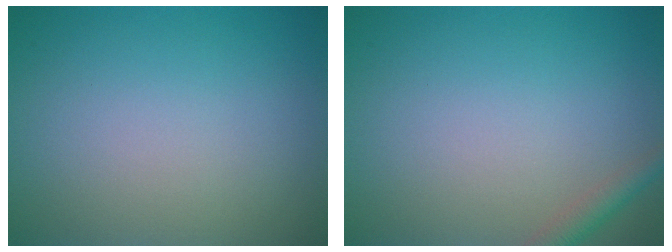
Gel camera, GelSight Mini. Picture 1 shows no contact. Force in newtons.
{"total": 1.6, "press": 1.6, "slide": 0.1}